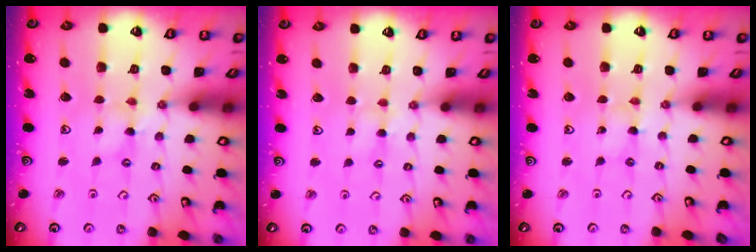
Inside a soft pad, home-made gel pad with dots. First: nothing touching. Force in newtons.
{"total": 2.8, "press": 2.8, "slide": 0.5}
{"total": 1.6, "press": 1.6, "slide": 0.2}